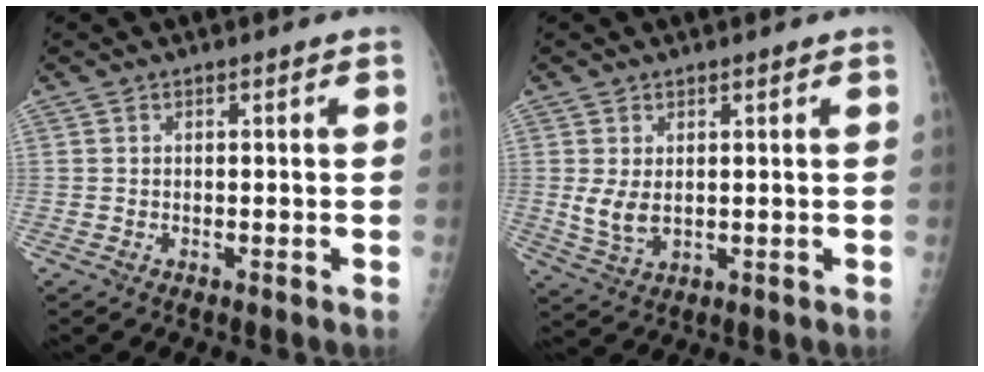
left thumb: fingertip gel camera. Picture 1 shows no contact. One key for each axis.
{"total": 4.5, "fx": 0.7, "fy": 2.7, "fz": 3.5, "tx": -0.066, "ty": -0.013, "tz": 0.022}